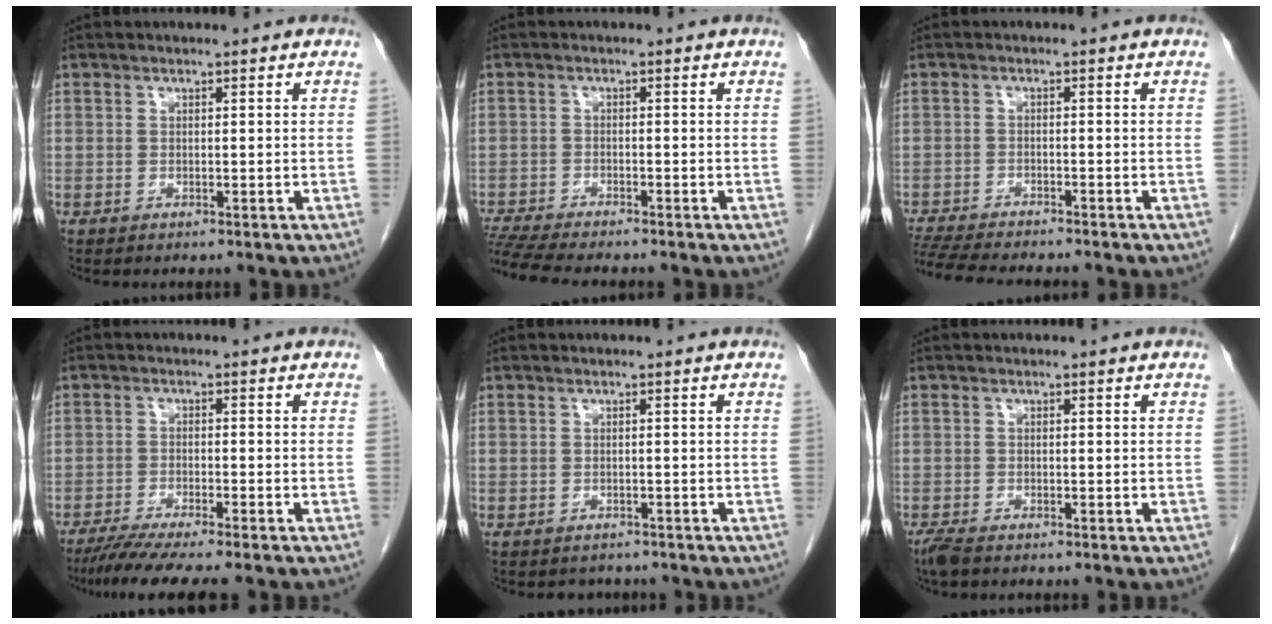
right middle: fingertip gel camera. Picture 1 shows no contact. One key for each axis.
{"total": 8.8, "fx": -7.9, "fy": 0.6, "fz": 3.8, "tx": -0.067, "ty": -0.012, "tz": -0.128}
{"total": 11.3, "fx": -10.1, "fy": 1.5, "fz": 4.8, "tx": -0.078, "ty": -0.013, "tz": -0.152}
{"total": 8.2, "fx": -6.9, "fy": -0.3, "fz": 4.4, "tx": -0.062, "ty": -0.022, "tz": -0.111}
{"total": 2.3, "fx": -2.0, "fy": 1.2, "fz": -0.1, "tx": -0.003, "ty": 0.001, "tz": -0.030}
{"total": 2.5, "fx": -2.0, "fy": 0.7, "fz": 1.4, "tx": -0.034, "ty": -0.008, "tz": -0.037}